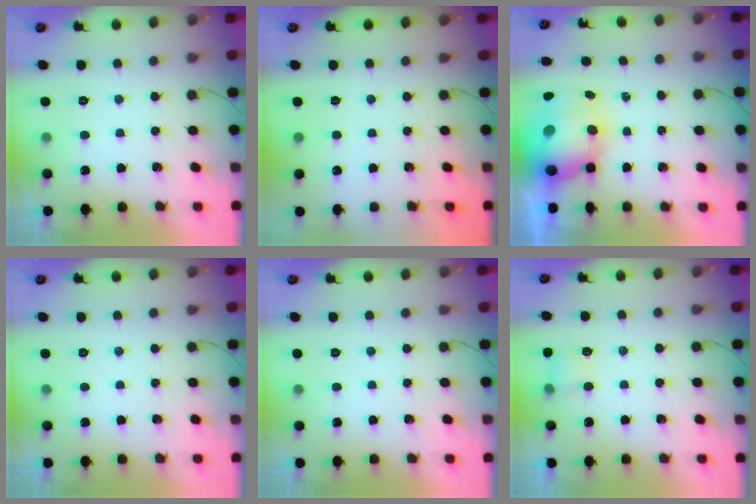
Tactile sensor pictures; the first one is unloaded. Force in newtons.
{"total": 0.0}
{"total": 11.8, "press": 11.3, "slide": 3.2}
{"total": 0.0}
{"total": 0.0}
{"total": 3.8, "press": 3.5, "slide": 1.3}